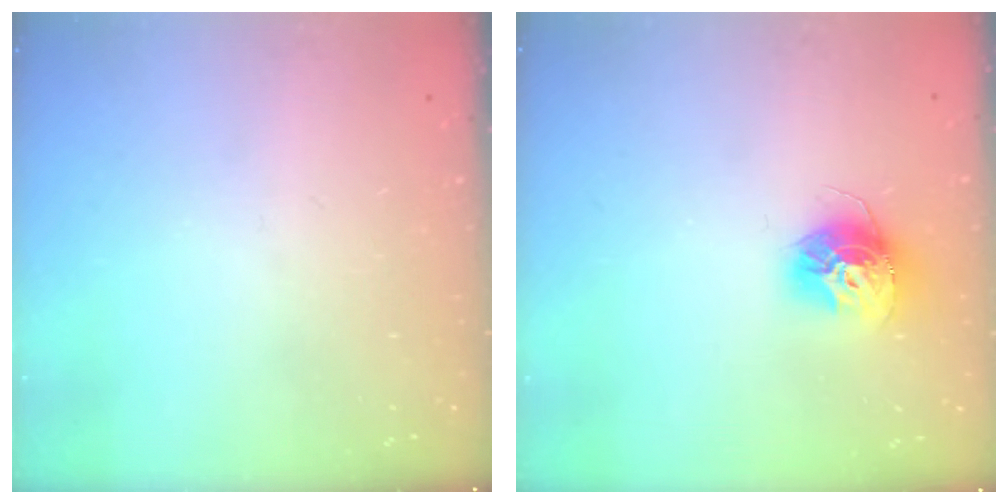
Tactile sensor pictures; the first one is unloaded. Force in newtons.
{"total": 13.5, "press": 13.4, "slide": 1.2}